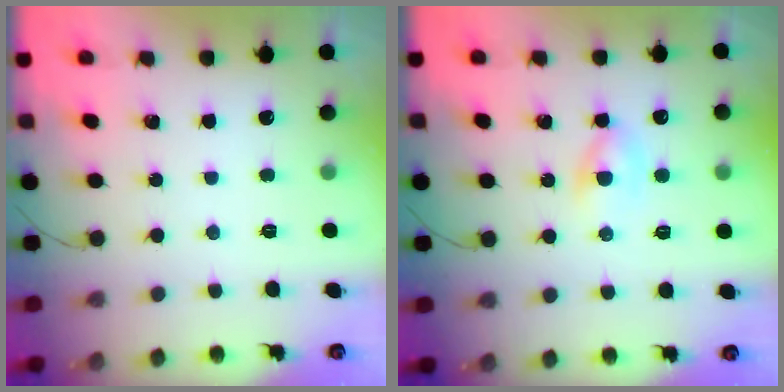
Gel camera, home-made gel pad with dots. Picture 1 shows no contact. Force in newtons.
{"total": 3.6, "press": 3.6, "slide": 0.8}